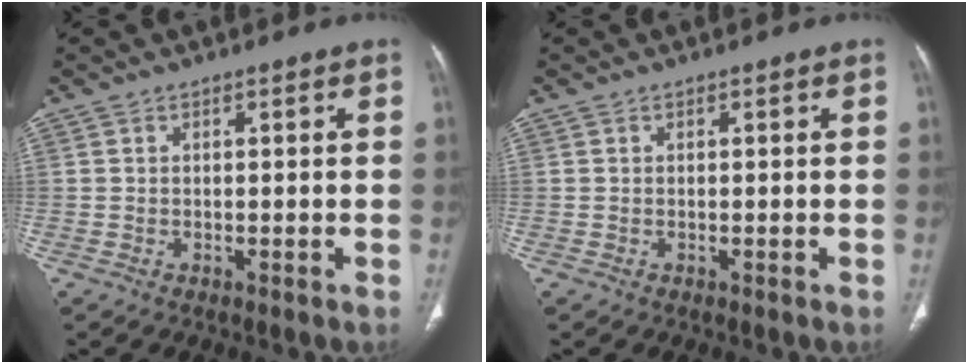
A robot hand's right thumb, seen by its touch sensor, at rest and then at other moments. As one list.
[{"total": 0.0}]